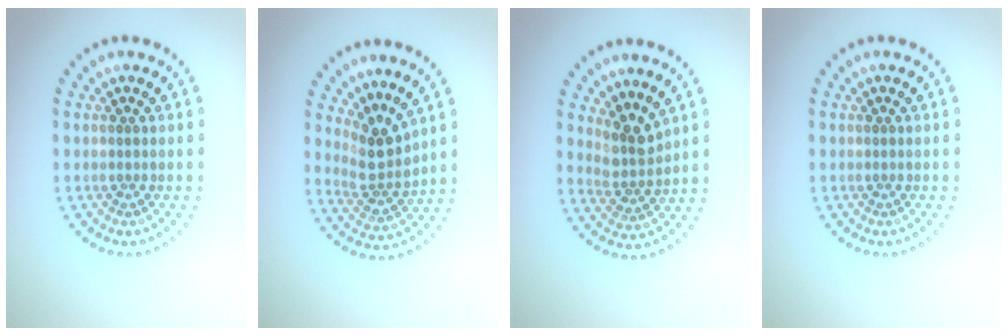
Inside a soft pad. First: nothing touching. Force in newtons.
{"total": 3.1, "press": 2.3, "slide": 2.0}
{"total": 2.8, "press": 2.1, "slide": 1.9}
{"total": 0.0}